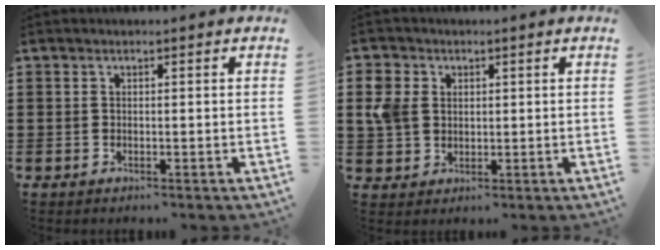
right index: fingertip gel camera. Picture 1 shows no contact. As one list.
[{"total": 5.1, "force": [1.1, 4.2, 2.5], "torque": [-0.084, 0.010, 0.014]}]